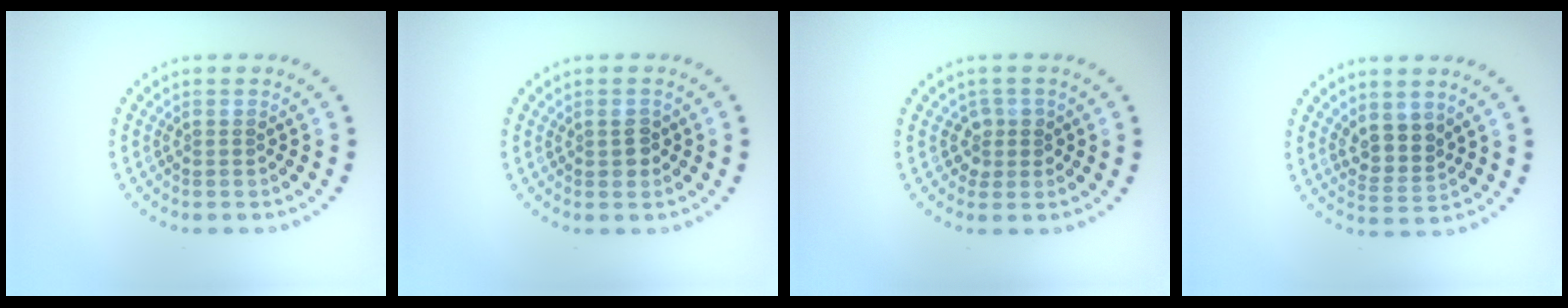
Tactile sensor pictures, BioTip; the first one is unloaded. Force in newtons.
{"total": 1.5, "press": 1.5, "slide": 0.2}
{"total": 1.8, "press": 1.5, "slide": 1.1}
{"total": 2.7, "press": 2.3, "slide": 1.4}